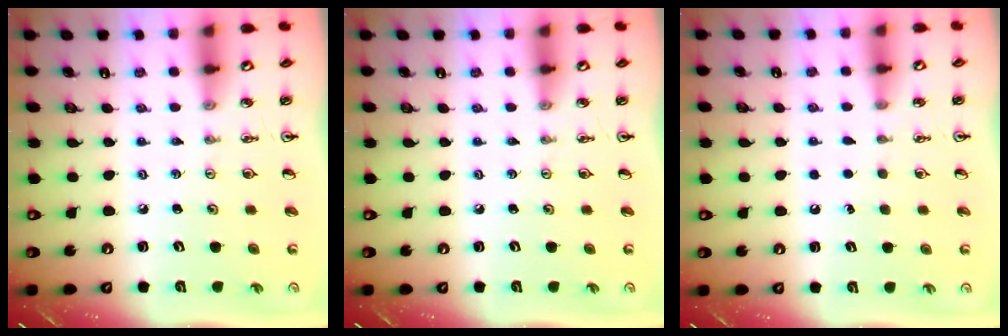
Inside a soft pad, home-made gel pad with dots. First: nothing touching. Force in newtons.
{"total": 0.0}
{"total": 1.4, "press": 1.4, "slide": 0.1}